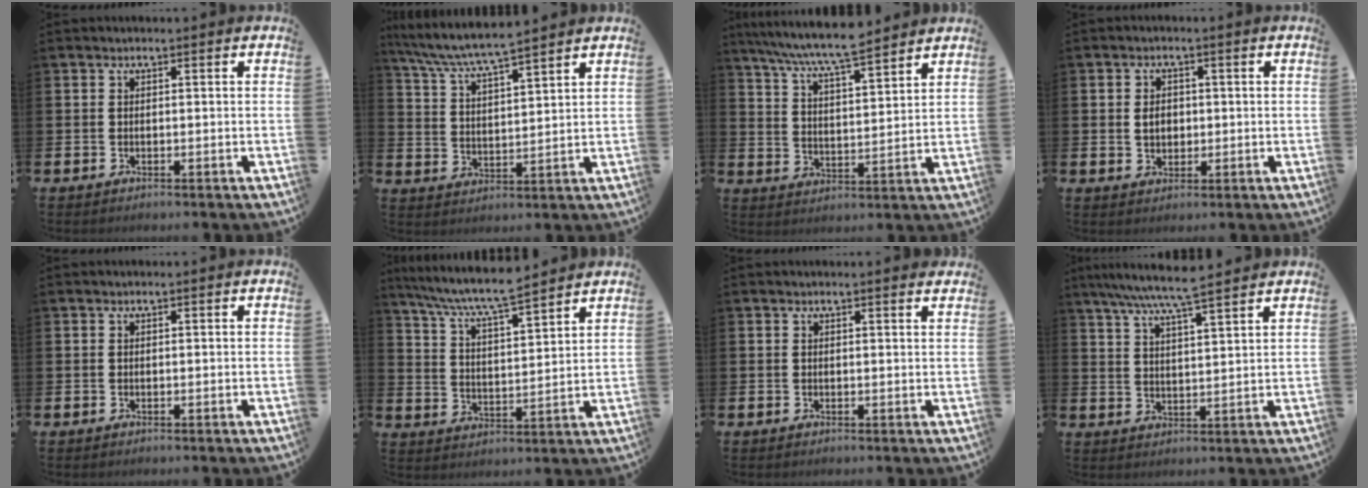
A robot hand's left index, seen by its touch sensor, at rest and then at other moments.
{"total": 6.2, "force": [6.0, 0.0, 1.6], "torque": [-0.057, -0.039, 0.104]}
{"total": 7.7, "force": [7.3, 0.2, 2.5], "torque": [-0.076, -0.044, 0.129]}
{"total": 2.8, "force": [0.2, 2.2, 1.6], "torque": [-0.018, 0.003, -0.002]}
{"total": 0.0}
{"total": 7.6, "force": [7.1, 0.2, 2.7], "torque": [-0.078, -0.046, 0.123]}
{"total": 0.7, "force": [0.7, -0.1, 0.2], "torque": [0.010, -0.006, 0.011]}
{"total": 7.1, "force": [6.4, 0.1, 3.0], "torque": [-0.079, -0.026, 0.114]}